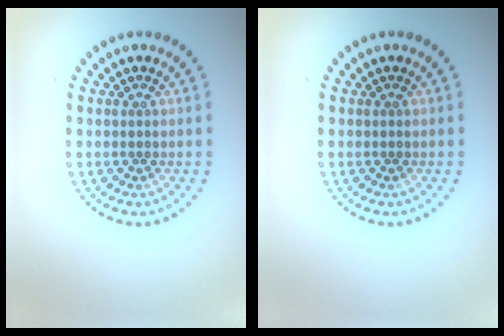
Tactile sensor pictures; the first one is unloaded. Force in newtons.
{"total": 0.0}